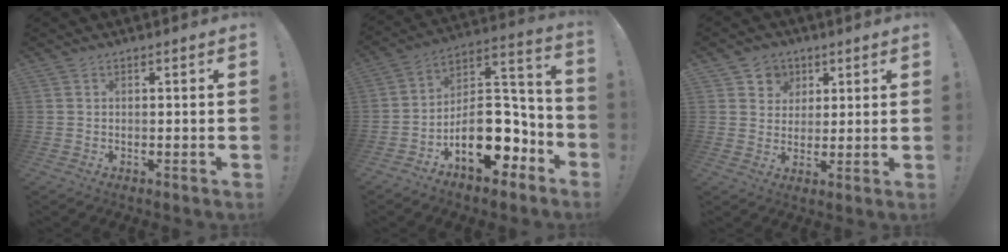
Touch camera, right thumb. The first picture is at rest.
{"total": 19.0, "force": [-8.1, 11.7, 12.6], "torque": [-0.172, 0.048, -0.120]}
{"total": 6.4, "force": [2.8, 5.7, 0.8], "torque": [-0.014, -0.020, 0.053]}